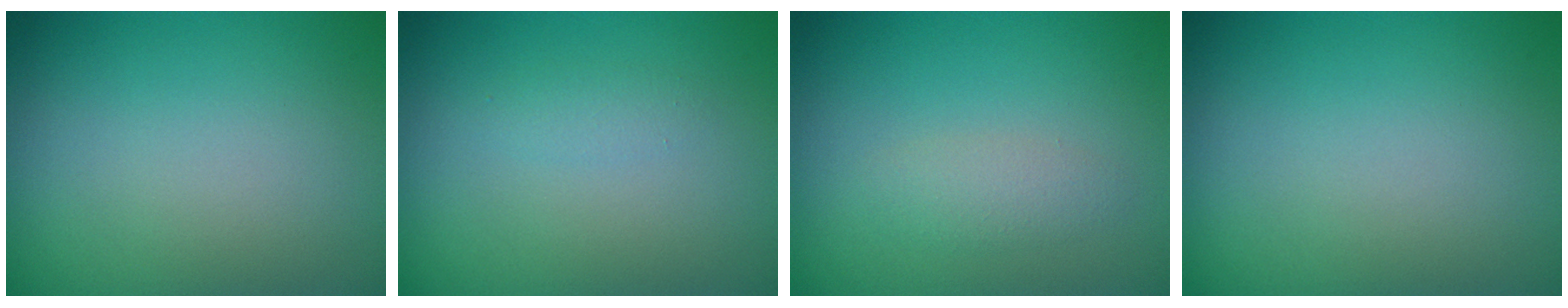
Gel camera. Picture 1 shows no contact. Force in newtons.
{"total": 0.8, "press": 0.8, "slide": 0.0}
{"total": 1.6, "press": 1.6, "slide": 0.1}
{"total": 0.0}